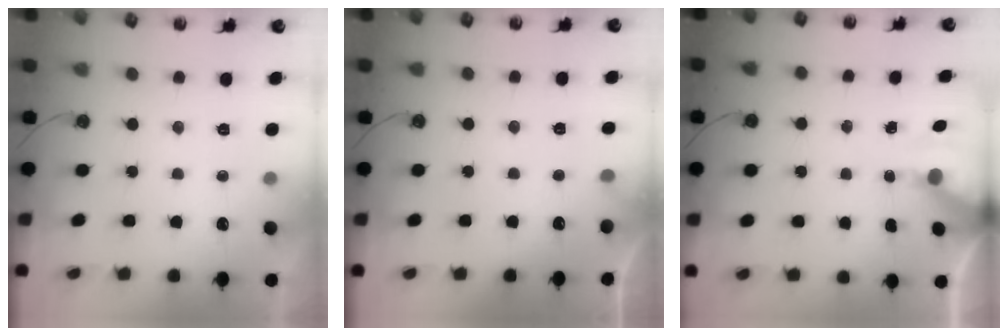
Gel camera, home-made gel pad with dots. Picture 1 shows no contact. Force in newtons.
{"total": 3.9, "press": 3.9, "slide": 0.2}
{"total": 6.6, "press": 6.5, "slide": 0.4}